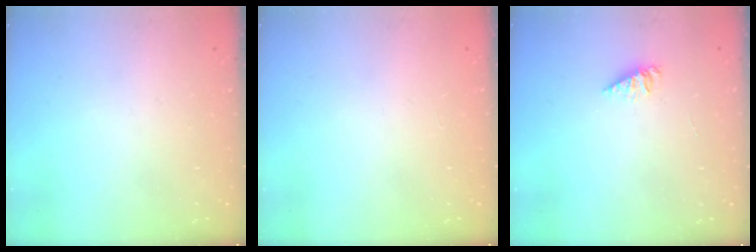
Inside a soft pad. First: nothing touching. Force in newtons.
{"total": 0.0}
{"total": 2.2, "press": 2.2, "slide": 0.3}